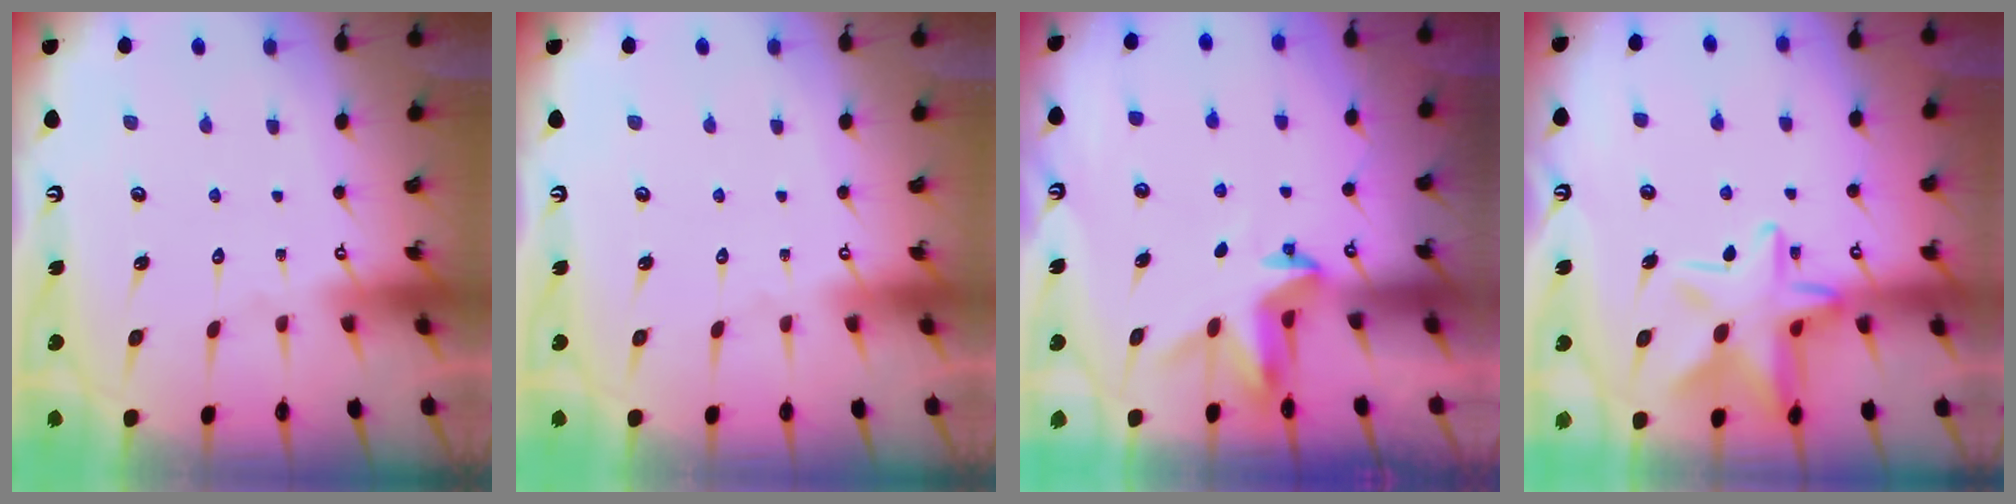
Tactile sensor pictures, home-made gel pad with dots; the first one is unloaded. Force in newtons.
{"total": 0.0}
{"total": 3.4, "press": 3.4, "slide": 0.2}
{"total": 16.1, "press": 16.0, "slide": 1.0}